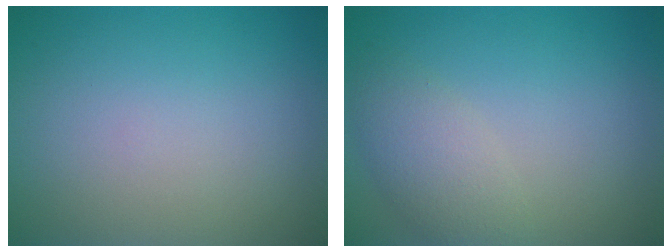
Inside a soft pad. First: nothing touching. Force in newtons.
{"total": 3.0, "press": 3.0, "slide": 0.1}